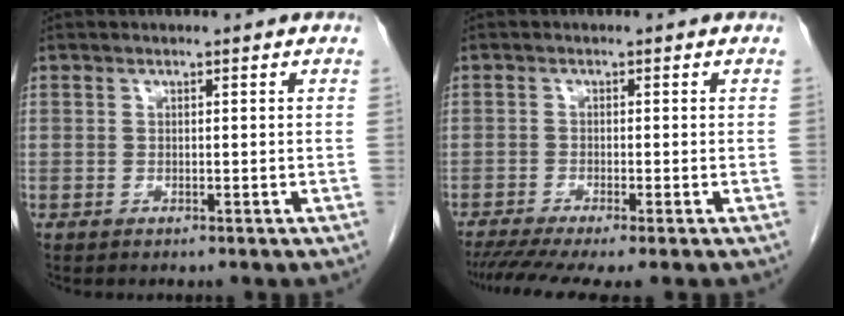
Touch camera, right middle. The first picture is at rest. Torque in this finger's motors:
{"motor_torque": [1.15, -0.99, 0.15, 0.07]}